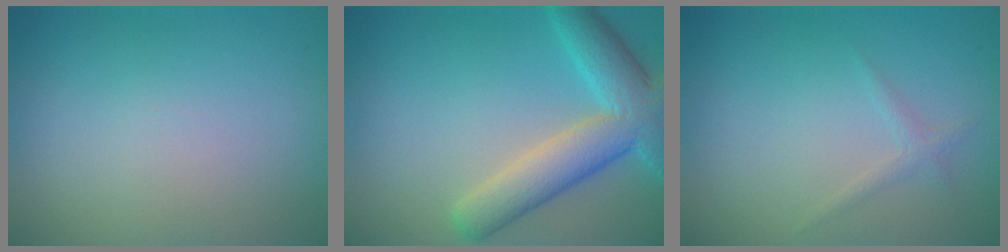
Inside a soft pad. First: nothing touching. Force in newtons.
{"total": 6.8, "press": 6.8, "slide": 0.4}
{"total": 1.0, "press": 1.0, "slide": 0.0}